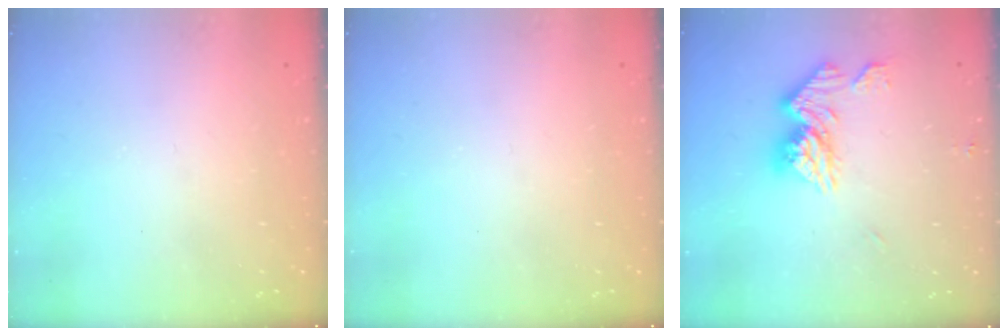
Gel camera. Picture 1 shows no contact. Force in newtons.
{"total": 0.0}
{"total": 13.3, "press": 13.2, "slide": 1.2}